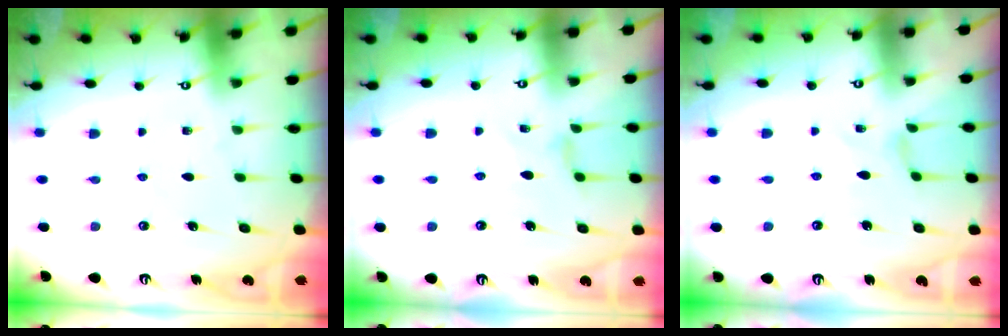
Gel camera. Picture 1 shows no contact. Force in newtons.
{"total": 2.2, "press": 2.1, "slide": 0.5}
{"total": 0.0}